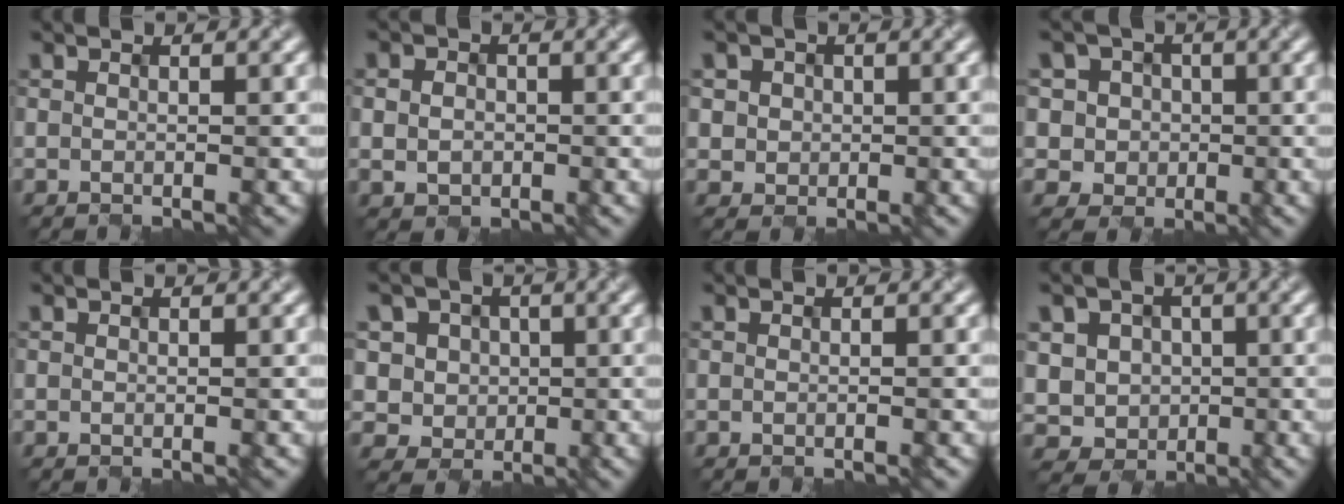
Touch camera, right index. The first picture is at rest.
{"total": 2.0, "force": [-0.7, 1.8, 0.5], "torque": [-0.016, 0.000, -0.002]}
{"total": 2.6, "force": [0.6, 2.5, 0.3], "torque": [-0.032, 0.005, 0.018]}
{"total": 3.4, "force": [0.0, 3.4, 0.3], "torque": [-0.008, 0.005, 0.002]}
{"total": 0.0}
{"total": 3.4, "force": [-0.2, 3.3, 0.6], "torque": [-0.018, 0.008, 0.001]}
{"total": 0.0}
{"total": 5.9, "force": [-0.4, 5.4, 2.4], "torque": [-0.058, 0.018, -0.021]}